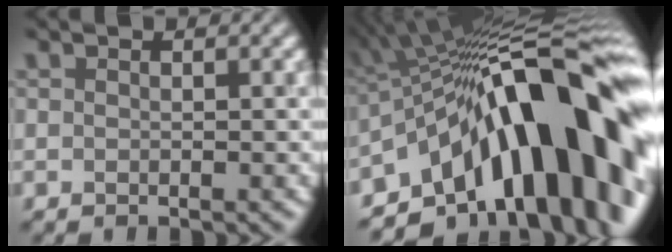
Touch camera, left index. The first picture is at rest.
{"total": 17.6, "force": [-5.3, 7.6, 15.0], "torque": [-0.173, 0.052, -0.104]}